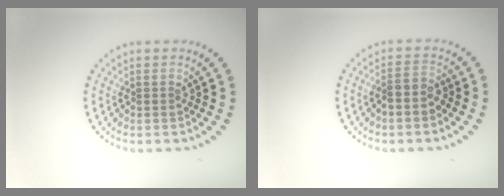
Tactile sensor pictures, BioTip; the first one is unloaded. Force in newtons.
{"total": 2.0, "press": 1.7, "slide": 1.0}